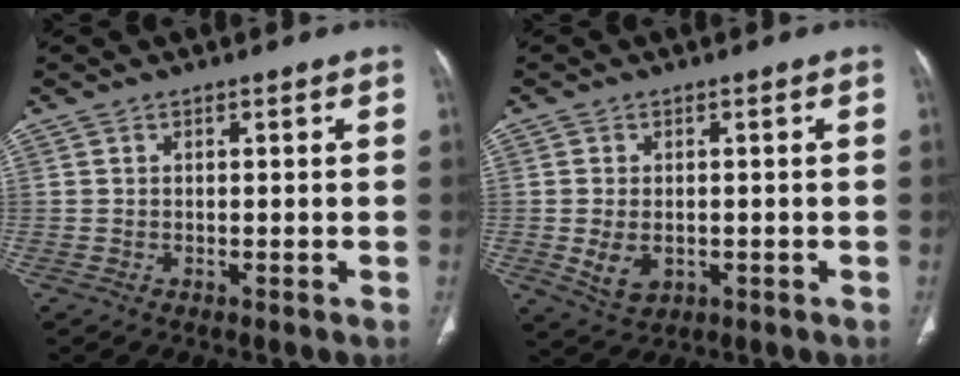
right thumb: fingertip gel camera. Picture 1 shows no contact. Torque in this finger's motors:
{"motor_torque": [-0.25, 0.24, 0.46, 0.34, 0.00]}